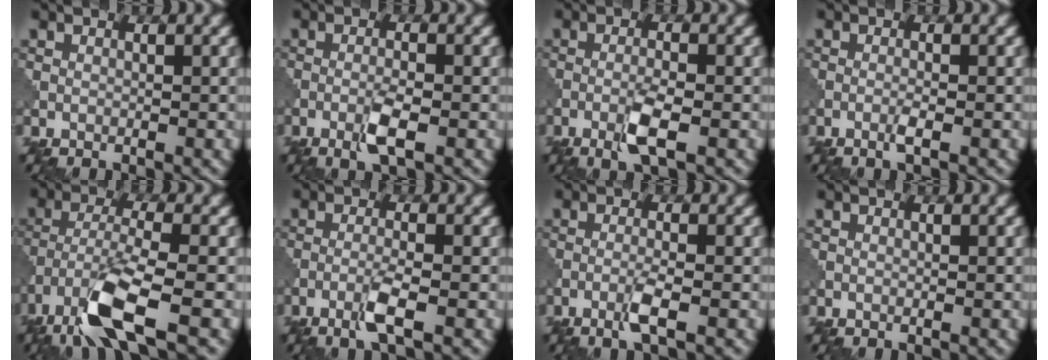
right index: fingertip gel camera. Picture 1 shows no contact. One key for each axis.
{"total": 2.7, "fx": -1.2, "fy": 0.4, "fz": 2.4, "tx": -0.047, "ty": 0.002, "tz": -0.027}
{"total": 3.2, "fx": -1.4, "fy": 0.5, "fz": 2.8, "tx": -0.054, "ty": 0.003, "tz": -0.031}
{"total": 1.2, "fx": -0.5, "fy": 0.0, "fz": 1.1, "tx": -0.022, "ty": 0.001, "tz": -0.014}
{"total": 7.4, "fx": -4.4, "fy": 1.5, "fz": 5.8, "tx": -0.116, "ty": -0.005, "tz": -0.090}
{"total": 2.6, "fx": -1.3, "fy": 0.1, "fz": 2.3, "tx": -0.046, "ty": 0.005, "tz": -0.034}
{"total": 2.2, "fx": -1.1, "fy": 0.0, "fz": 2.0, "tx": -0.039, "ty": 0.004, "tz": -0.027}
{"total": 0.0}